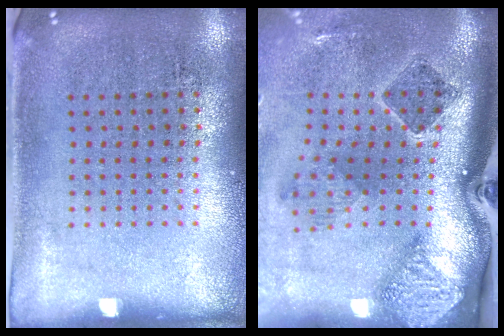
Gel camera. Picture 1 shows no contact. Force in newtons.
{"total": 2.8, "press": 1.8, "slide": 2.1}